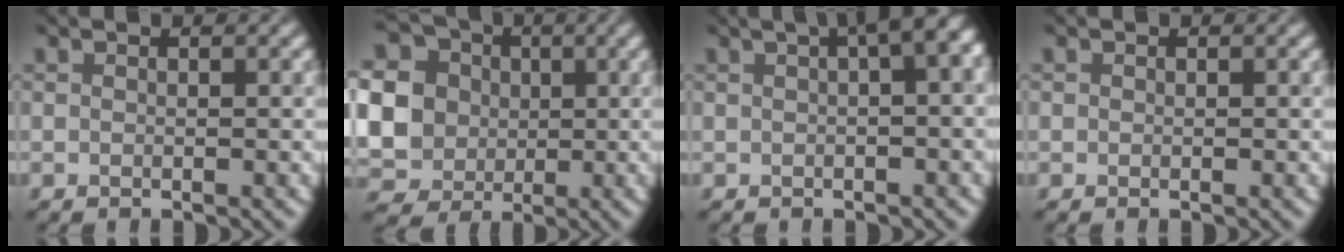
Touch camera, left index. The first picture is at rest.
{"total": 14.0, "force": [0.8, 13.0, 5.2], "torque": [-0.175, 0.007, -0.004]}
{"total": 5.9, "force": [1.9, 1.8, 5.2], "torque": [-0.041, 0.030, 0.027]}
{"total": 0.0}